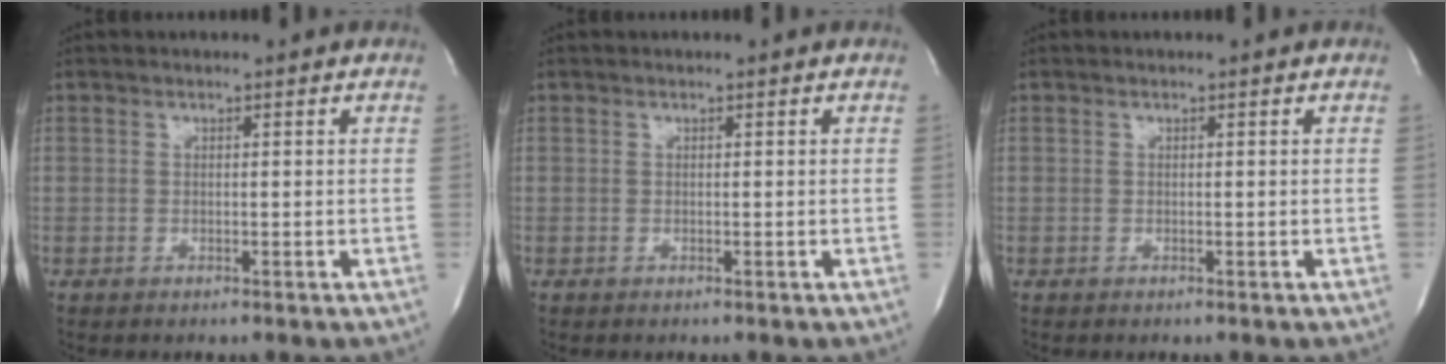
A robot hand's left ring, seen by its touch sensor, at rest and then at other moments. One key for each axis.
{"total": 0.0}
{"total": 0.0}